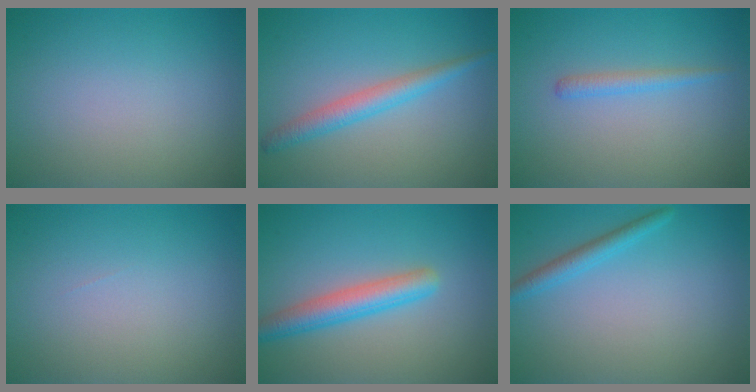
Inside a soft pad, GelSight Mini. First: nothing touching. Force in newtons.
{"total": 2.8, "press": 2.8, "slide": 0.1}
{"total": 1.3, "press": 1.3, "slide": 0.1}
{"total": 0.0}
{"total": 3.8, "press": 3.8, "slide": 0.1}
{"total": 1.9, "press": 1.9, "slide": 0.2}